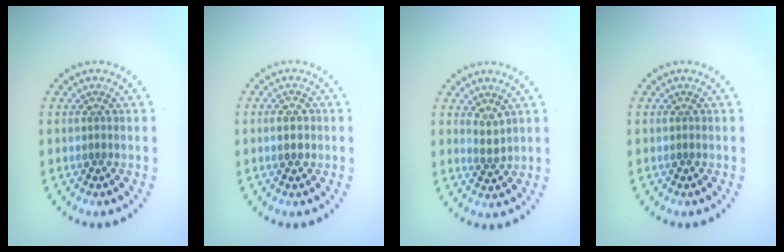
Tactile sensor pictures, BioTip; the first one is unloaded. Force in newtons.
{"total": 1.5, "press": 1.5, "slide": 0.1}
{"total": 1.4, "press": 1.1, "slide": 0.9}
{"total": 0.0}